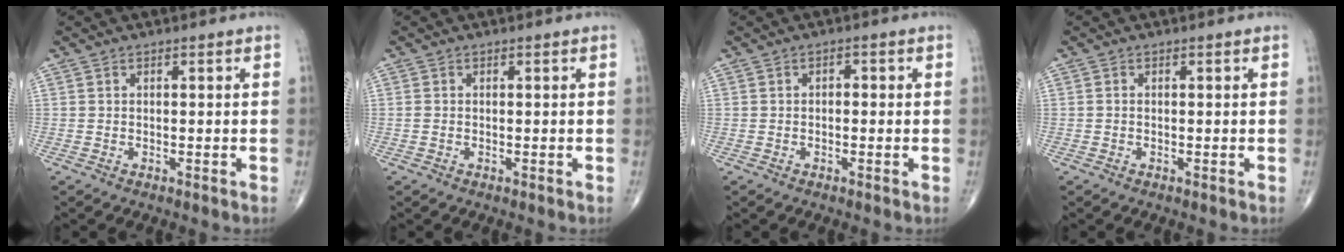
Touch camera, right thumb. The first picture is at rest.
{"total": 0.7, "force": [-0.1, 0.5, 0.5], "torque": [-0.015, 0.001, -0.002]}
{"total": 1.2, "force": [-0.1, 0.8, 0.9], "torque": [-0.006, 0.005, -0.006]}
{"total": 0.0}